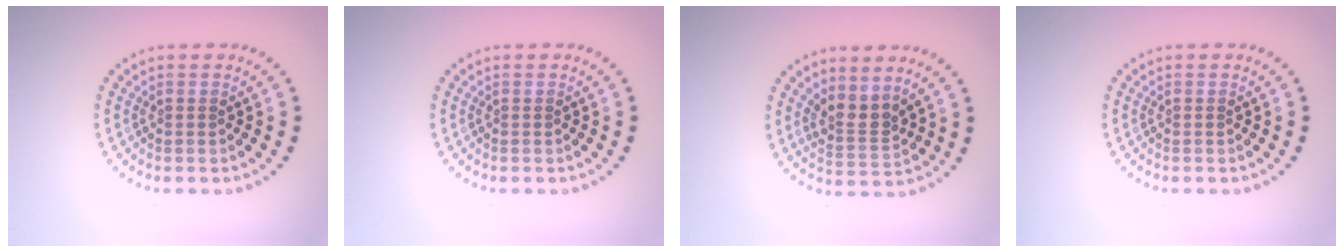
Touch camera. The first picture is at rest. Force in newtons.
{"total": 0.0}
{"total": 2.7, "press": 2.0, "slide": 1.8}
{"total": 0.0}